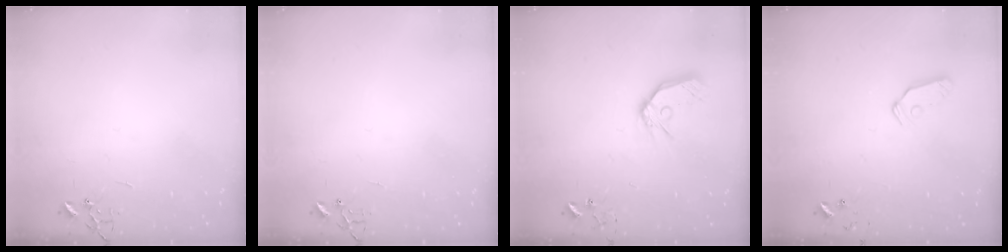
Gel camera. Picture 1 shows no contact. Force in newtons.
{"total": 4.9, "press": 4.8, "slide": 0.6}
{"total": 13.0, "press": 12.9, "slide": 1.6}
{"total": 7.2, "press": 7.2, "slide": 0.3}